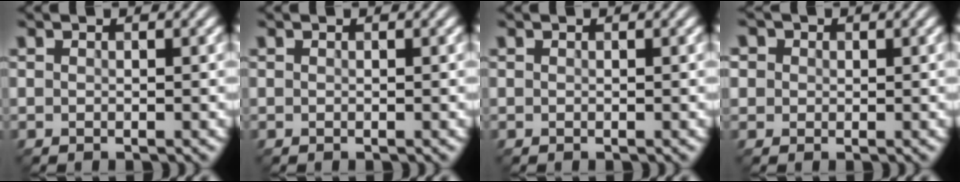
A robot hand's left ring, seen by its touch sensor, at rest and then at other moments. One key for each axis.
{"total": 0.0}
{"total": 0.0}
{"total": 3.3, "fx": 1.5, "fy": 2.6, "fz": 1.3, "tx": -0.023, "ty": 0.015, "tz": 0.009}